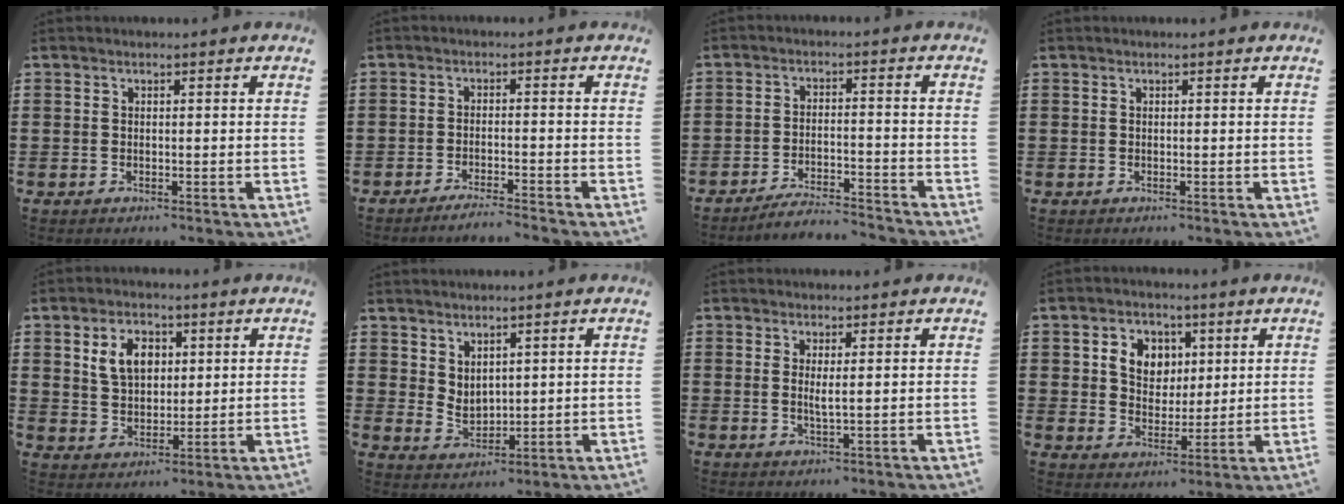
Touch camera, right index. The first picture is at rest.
{"total": 2.3, "force": [-2.2, -0.5, 0.5], "torque": [-0.007, 0.001, -0.043]}
{"total": 4.1, "force": [-4.0, -0.2, 0.9], "torque": [-0.024, -0.002, -0.082]}
{"total": 0.0}
{"total": 6.0, "force": [2.2, 4.0, 3.8], "torque": [-0.081, 0.014, 0.038]}
{"total": 3.4, "force": [2.9, 1.6, 0.7], "torque": [-0.022, -0.005, 0.057]}
{"total": 1.9, "force": [0.5, 0.0, 1.9], "torque": [-0.035, -0.003, 0.010]}
{"total": 5.8, "force": [2.2, 4.8, 2.5], "torque": [-0.055, 0.013, 0.035]}